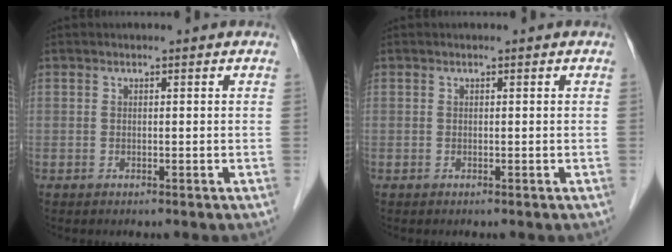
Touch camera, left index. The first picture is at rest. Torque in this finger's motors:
{"motor_torque": [-0.01, 0.03, 0.00, 0.00]}